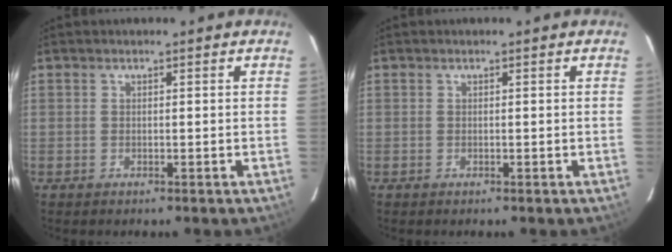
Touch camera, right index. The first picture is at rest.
{"total": 0.0}